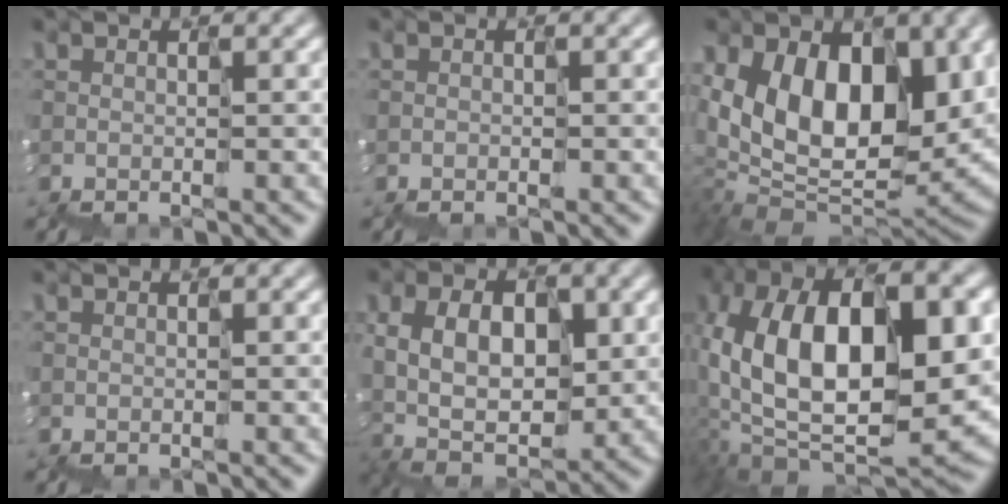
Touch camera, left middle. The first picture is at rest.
{"total": 0.9, "force": [-0.7, 0.4, 0.2], "torque": [-0.006, 0.000, -0.014]}
{"total": 7.9, "force": [2.8, 5.2, 5.2], "torque": [-0.079, -0.019, 0.055]}
{"total": 0.0}
{"total": 4.4, "force": [0.7, 3.2, 3.0], "torque": [-0.055, 0.006, 0.014]}
{"total": 12.0, "force": [0.8, 5.9, 10.5], "torque": [-0.185, 0.018, 0.009]}